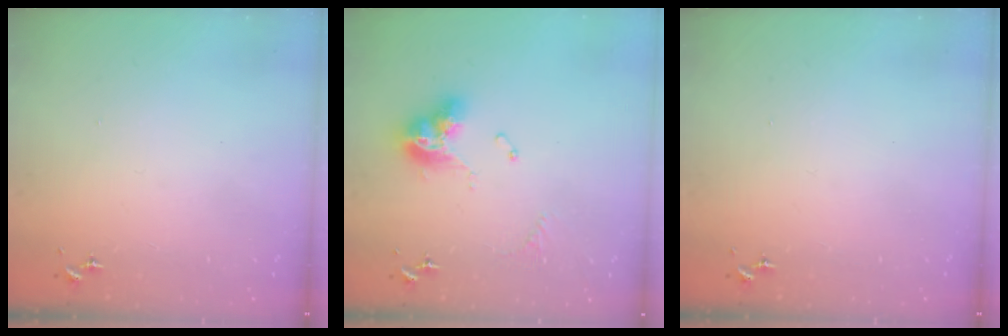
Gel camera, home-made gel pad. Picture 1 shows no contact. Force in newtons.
{"total": 12.6, "press": 12.6, "slide": 1.1}
{"total": 0.0}